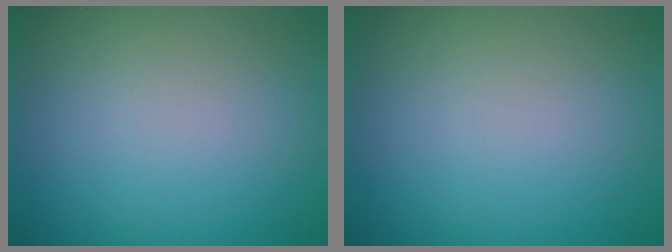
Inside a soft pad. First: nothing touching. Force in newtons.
{"total": 0.0}